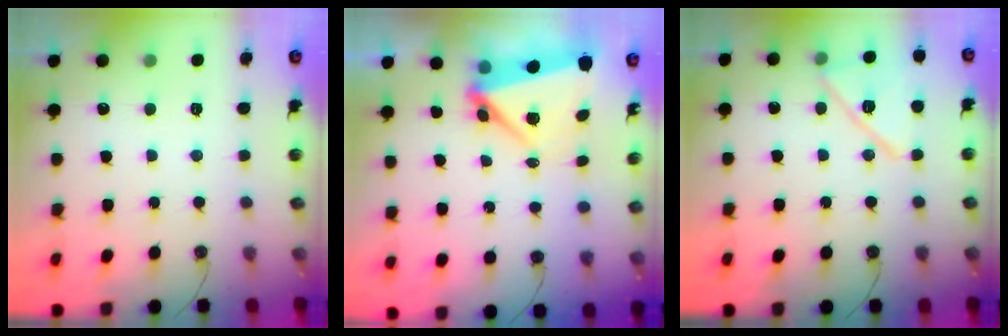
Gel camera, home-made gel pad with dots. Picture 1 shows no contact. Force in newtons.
{"total": 6.0, "press": 5.7, "slide": 1.8}
{"total": 13.9, "press": 13.9, "slide": 0.3}